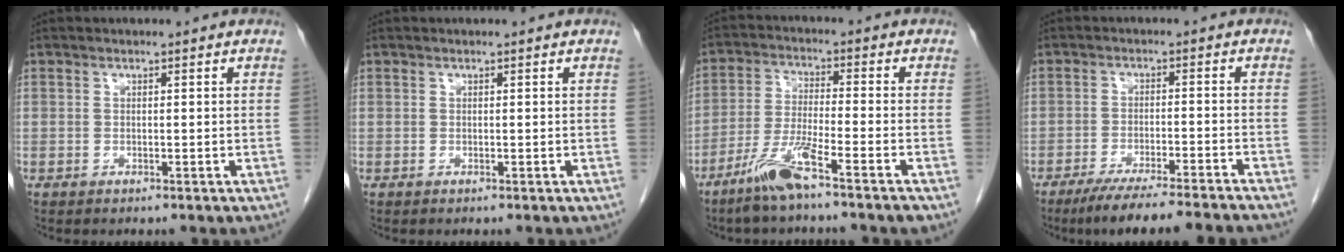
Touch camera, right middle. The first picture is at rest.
{"total": 0.0}
{"total": 7.8, "force": [-5.4, -0.5, 5.7], "torque": [-0.120, -0.016, -0.109]}
{"total": 13.1, "force": [-11.6, -0.6, 6.2], "torque": [-0.079, -0.028, -0.175]}